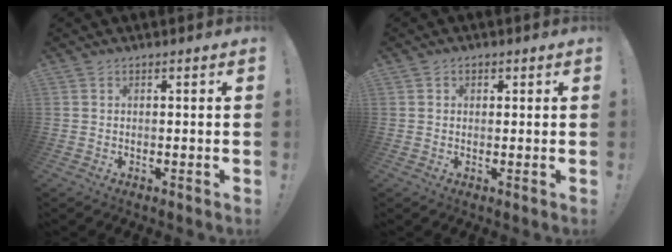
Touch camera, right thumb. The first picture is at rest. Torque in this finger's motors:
{"motor_torque": [-0.07, 0.04, 0.06, 0.01, 0.09]}